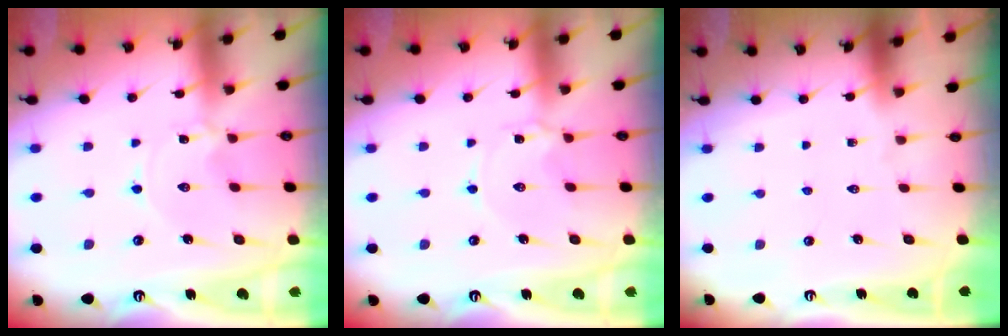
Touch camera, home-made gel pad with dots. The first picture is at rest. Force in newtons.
{"total": 4.1, "press": 4.1, "slide": 0.5}
{"total": 0.0}